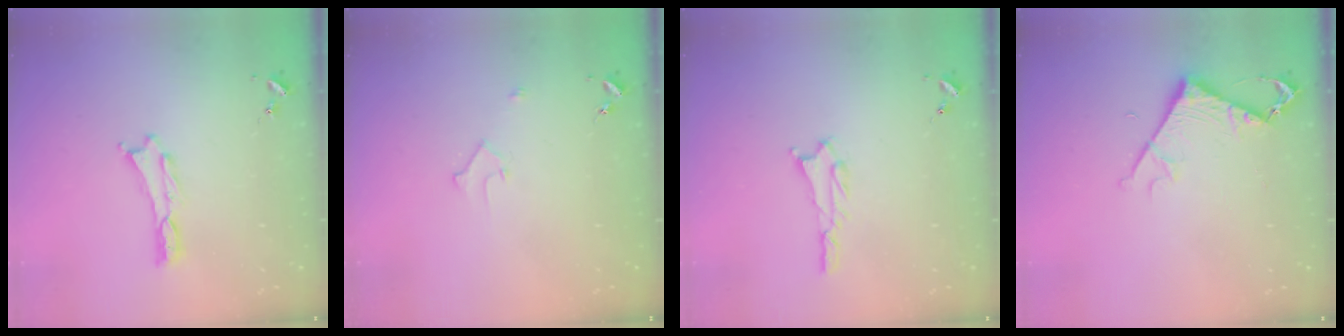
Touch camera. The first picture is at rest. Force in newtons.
{"total": 2.2, "press": 2.2, "slide": 0.2}
{"total": 1.8, "press": 1.8, "slide": 0.2}
{"total": 5.3, "press": 5.2, "slide": 0.5}